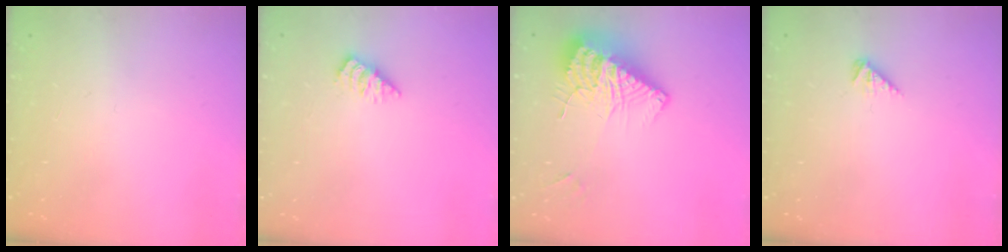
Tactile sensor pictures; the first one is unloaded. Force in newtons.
{"total": 1.7, "press": 1.7, "slide": 0.2}
{"total": 14.7, "press": 14.6, "slide": 1.3}
{"total": 2.2, "press": 2.2, "slide": 0.4}